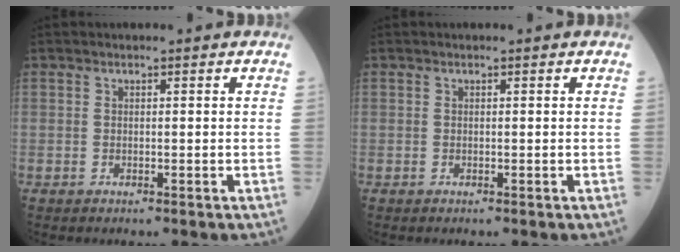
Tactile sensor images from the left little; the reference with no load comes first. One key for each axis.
{"total": 0.0}